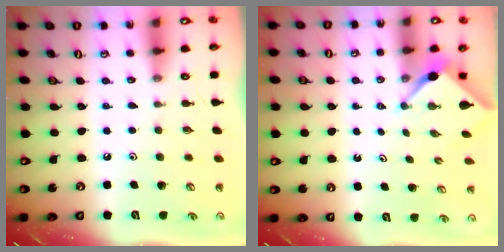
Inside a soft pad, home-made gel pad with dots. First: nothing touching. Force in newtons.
{"total": 2.4, "press": 2.4, "slide": 0.3}